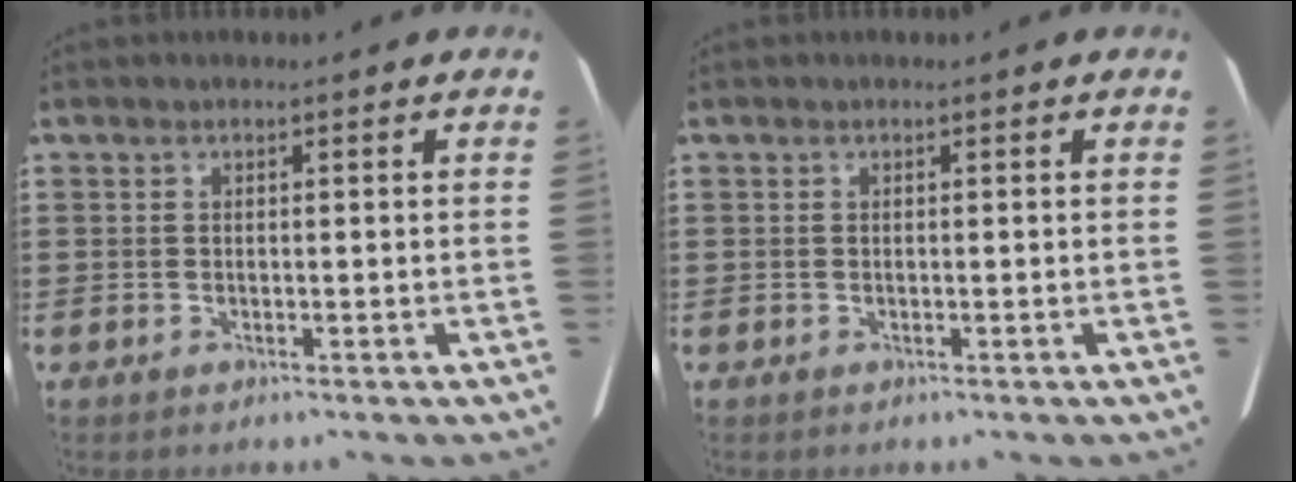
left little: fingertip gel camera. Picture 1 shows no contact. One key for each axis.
{"total": 0.0}